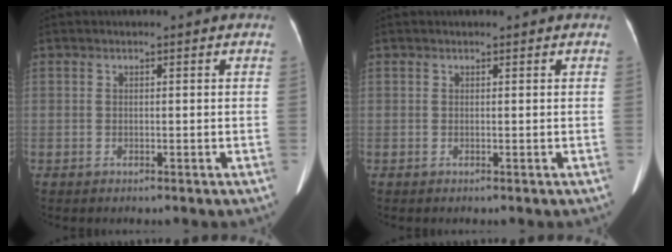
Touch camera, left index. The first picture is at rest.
{"total": 1.0, "force": [0.9, 0.1, 0.4], "torque": [-0.008, 0.002, 0.011]}